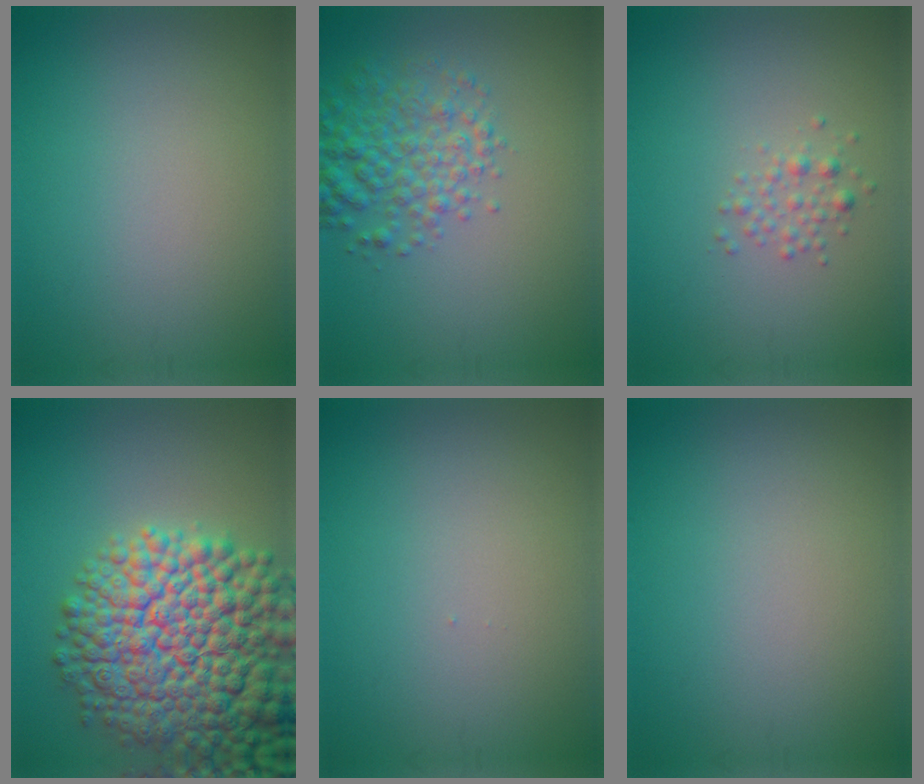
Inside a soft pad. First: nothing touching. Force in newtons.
{"total": 4.6, "press": 4.6, "slide": 0.2}
{"total": 1.4, "press": 1.4, "slide": 0.1}
{"total": 14.9, "press": 14.8, "slide": 0.7}
{"total": 0.0}
{"total": 0.0}